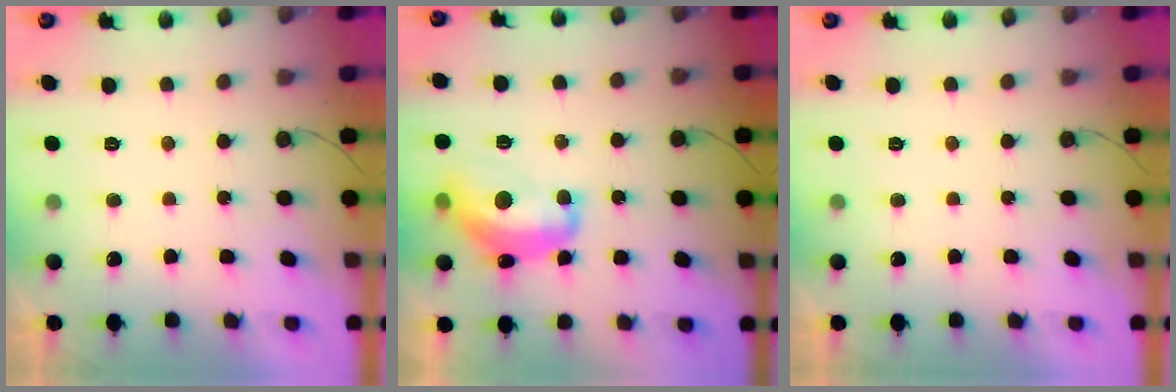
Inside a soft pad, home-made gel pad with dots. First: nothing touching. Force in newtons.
{"total": 13.7, "press": 13.7, "slide": 0.8}
{"total": 0.0}